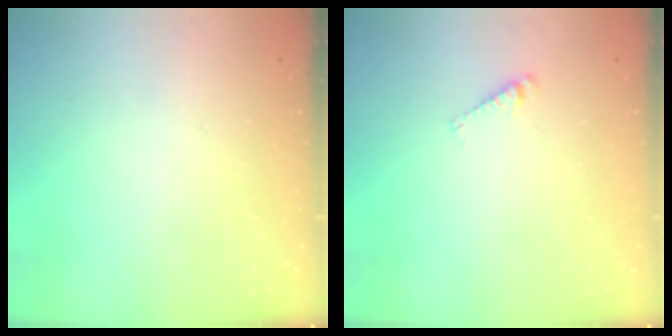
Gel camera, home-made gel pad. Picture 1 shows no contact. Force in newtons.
{"total": 3.3, "press": 3.3, "slide": 0.3}